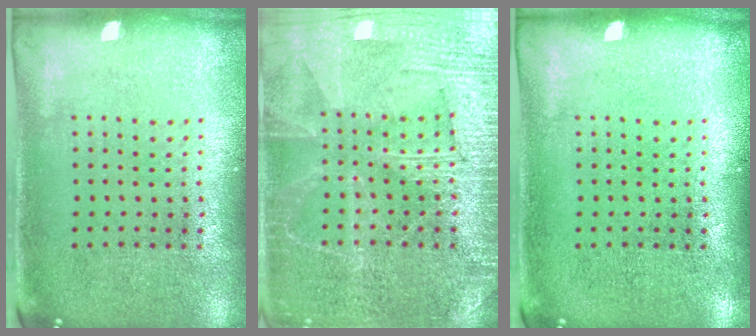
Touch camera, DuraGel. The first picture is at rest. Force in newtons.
{"total": 3.7, "press": 3.6, "slide": 0.4}
{"total": 0.0}